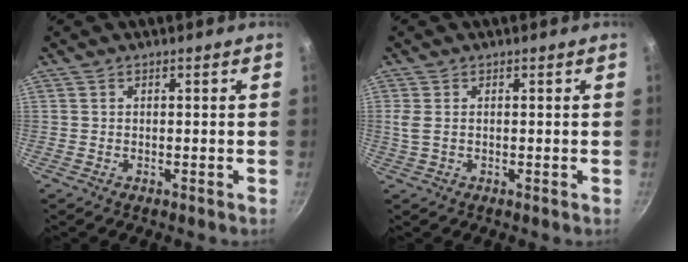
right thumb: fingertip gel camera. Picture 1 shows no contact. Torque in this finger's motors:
{"motor_torque": [0.70, 0.70, 0.32, -0.52, 0.01]}